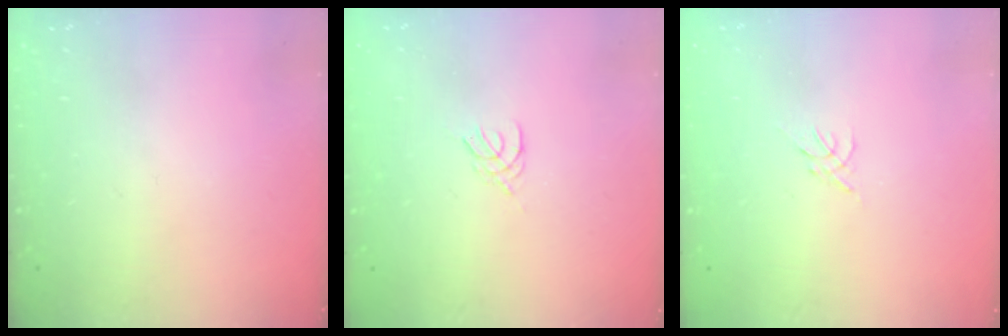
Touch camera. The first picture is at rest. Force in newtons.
{"total": 2.1, "press": 2.0, "slide": 0.4}
{"total": 0.0}